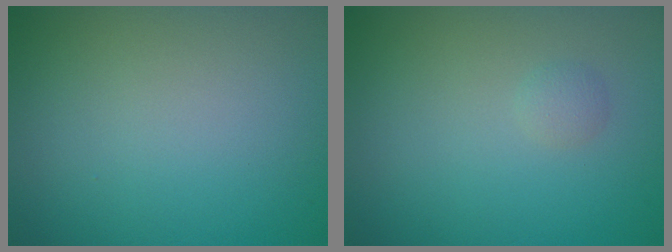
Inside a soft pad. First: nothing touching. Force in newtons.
{"total": 0.7, "press": 0.7, "slide": 0.0}